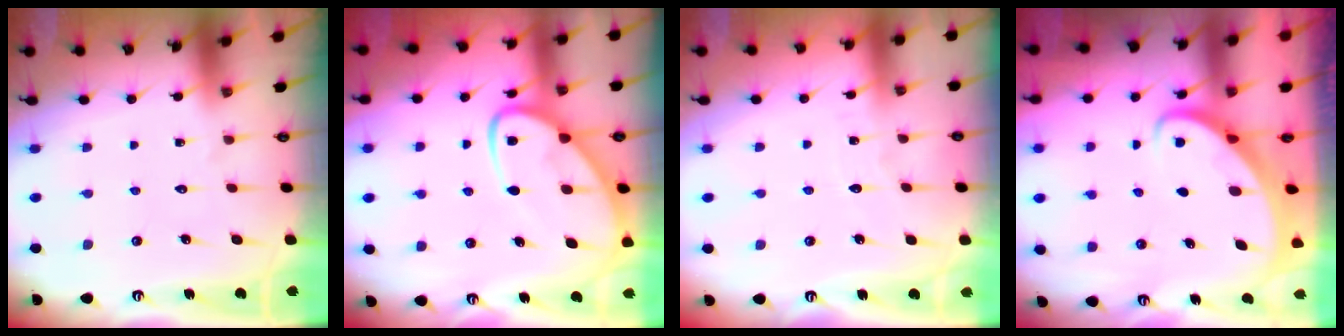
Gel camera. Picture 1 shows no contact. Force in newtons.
{"total": 11.1, "press": 11.1, "slide": 1.0}
{"total": 2.9, "press": 2.9, "slide": 0.3}
{"total": 2.6, "press": 2.6, "slide": 0.3}